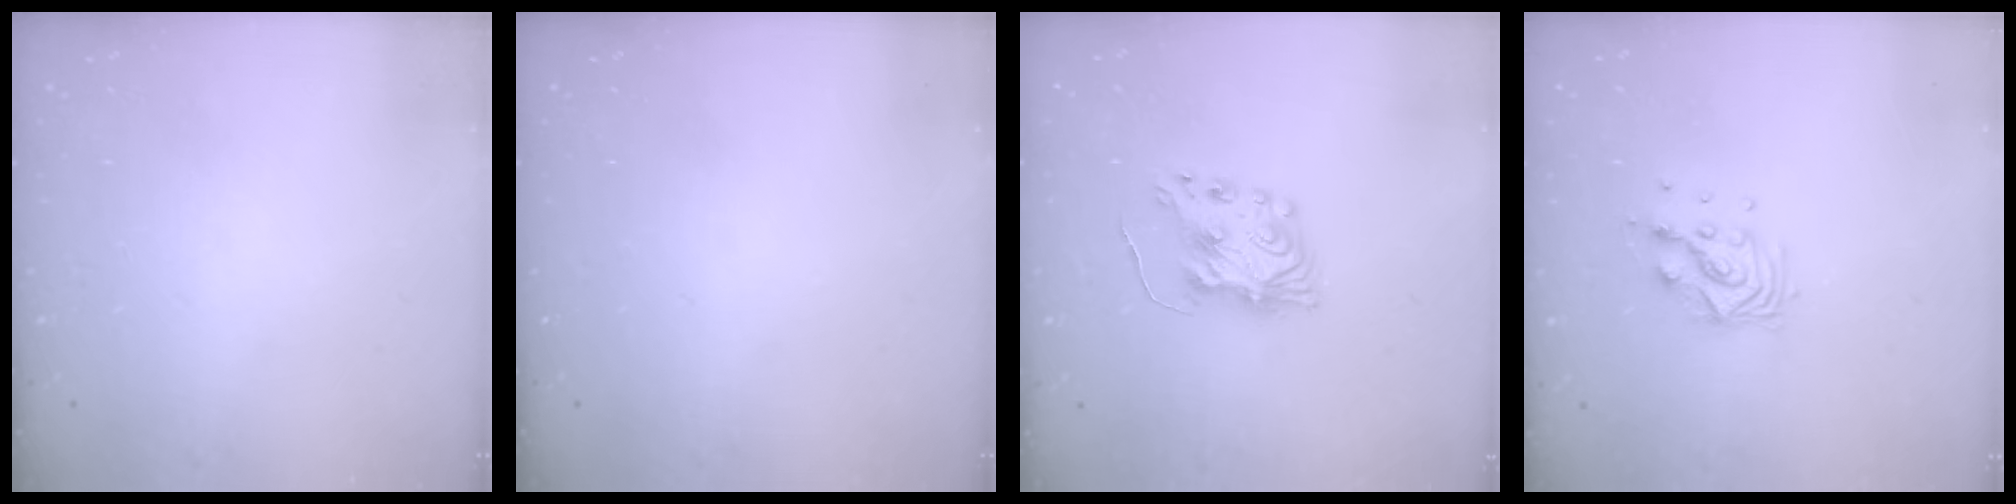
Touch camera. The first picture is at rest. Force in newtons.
{"total": 0.0}
{"total": 8.0, "press": 8.0, "slide": 0.2}
{"total": 8.8, "press": 8.7, "slide": 0.9}